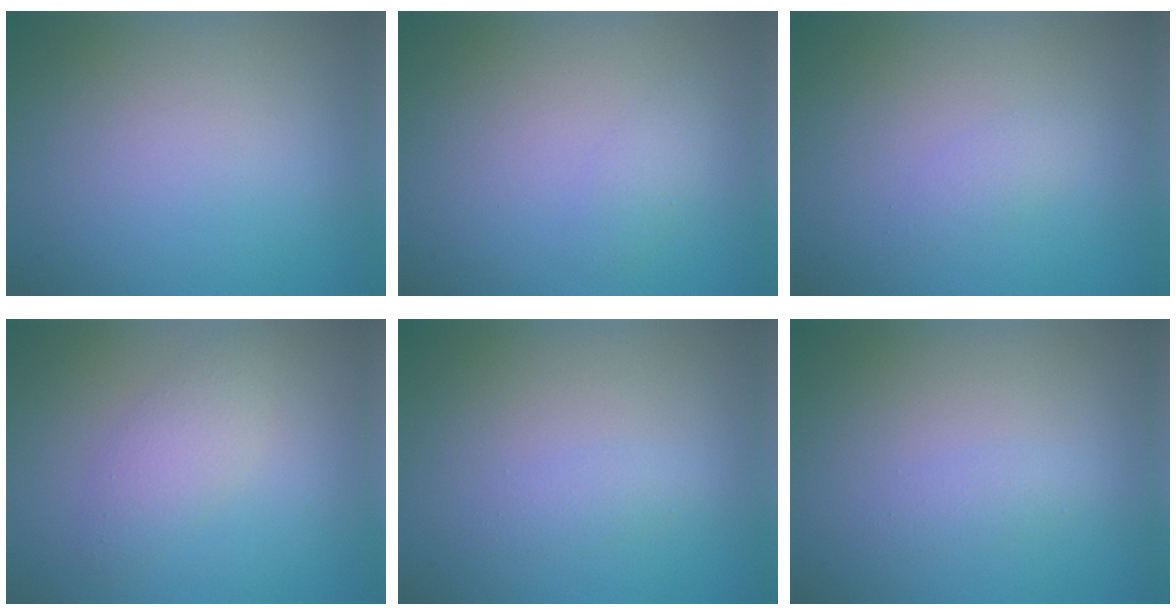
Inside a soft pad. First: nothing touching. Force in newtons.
{"total": 1.3, "press": 1.3, "slide": 0.0}
{"total": 1.2, "press": 1.2, "slide": 0.1}
{"total": 2.2, "press": 2.2, "slide": 0.2}
{"total": 1.1, "press": 1.1, "slide": 0.1}
{"total": 1.1, "press": 1.1, "slide": 0.1}